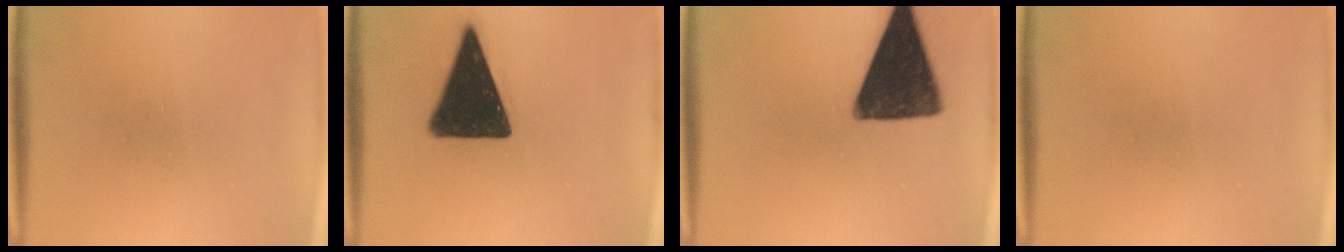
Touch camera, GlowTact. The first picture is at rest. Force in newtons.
{"total": 17.9}
{"total": 16.8}
{"total": 0.0}